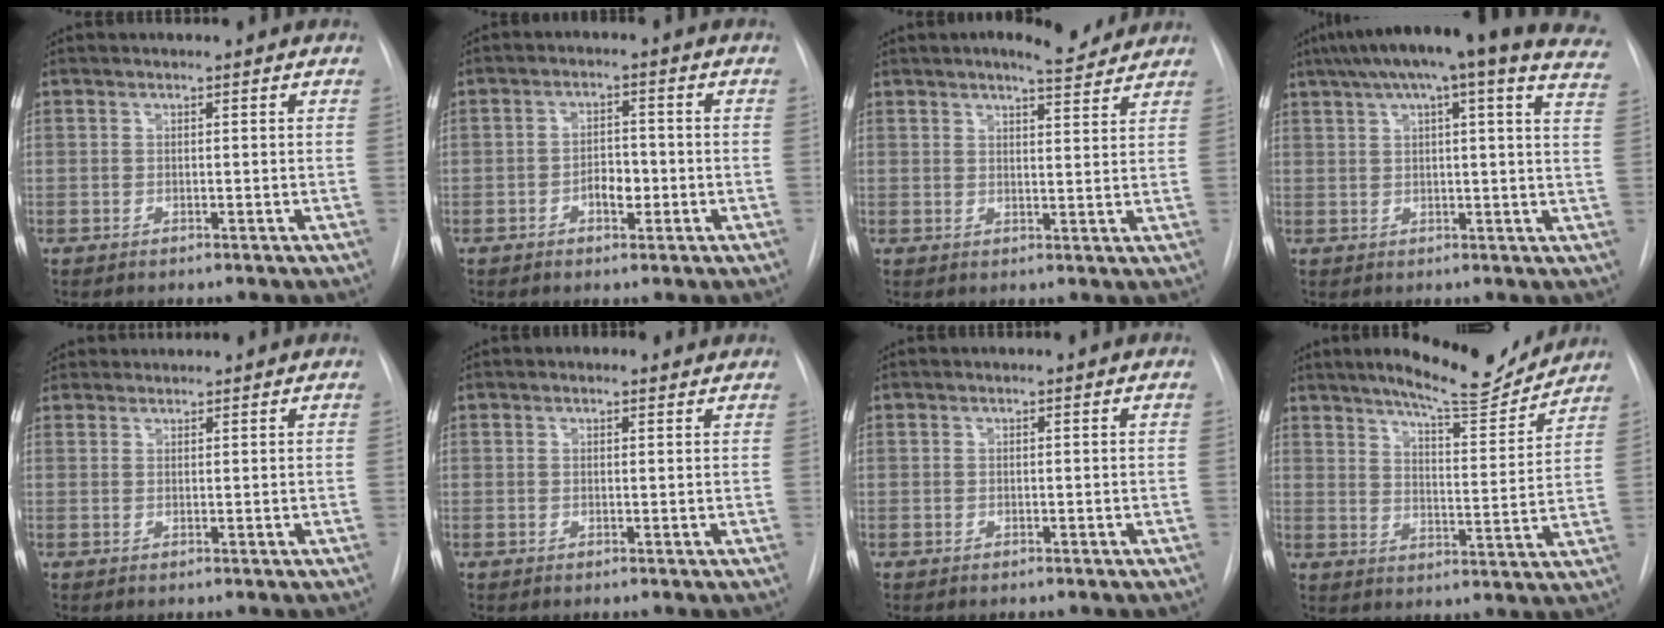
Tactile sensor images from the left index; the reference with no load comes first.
{"total": 3.6, "force": [-1.3, 1.9, 2.8], "torque": [-0.041, 0.007, -0.020]}
{"total": 6.6, "force": [5.6, 1.4, 3.1], "torque": [-0.044, 0.005, 0.070]}
{"total": 25.1, "force": [19.8, 2.4, 15.3], "torque": [-0.215, 0.017, 0.236]}
{"total": 4.2, "force": [3.9, 1.6, 0.4], "torque": [-0.004, 0.032, 0.069]}
{"total": 1.6, "force": [1.1, 0.8, 0.8], "torque": [-0.016, 0.010, 0.013]}
{"total": 0.0}
{"total": 12.4, "force": [11.3, 1.4, 4.9], "torque": [-0.071, -0.018, 0.159]}